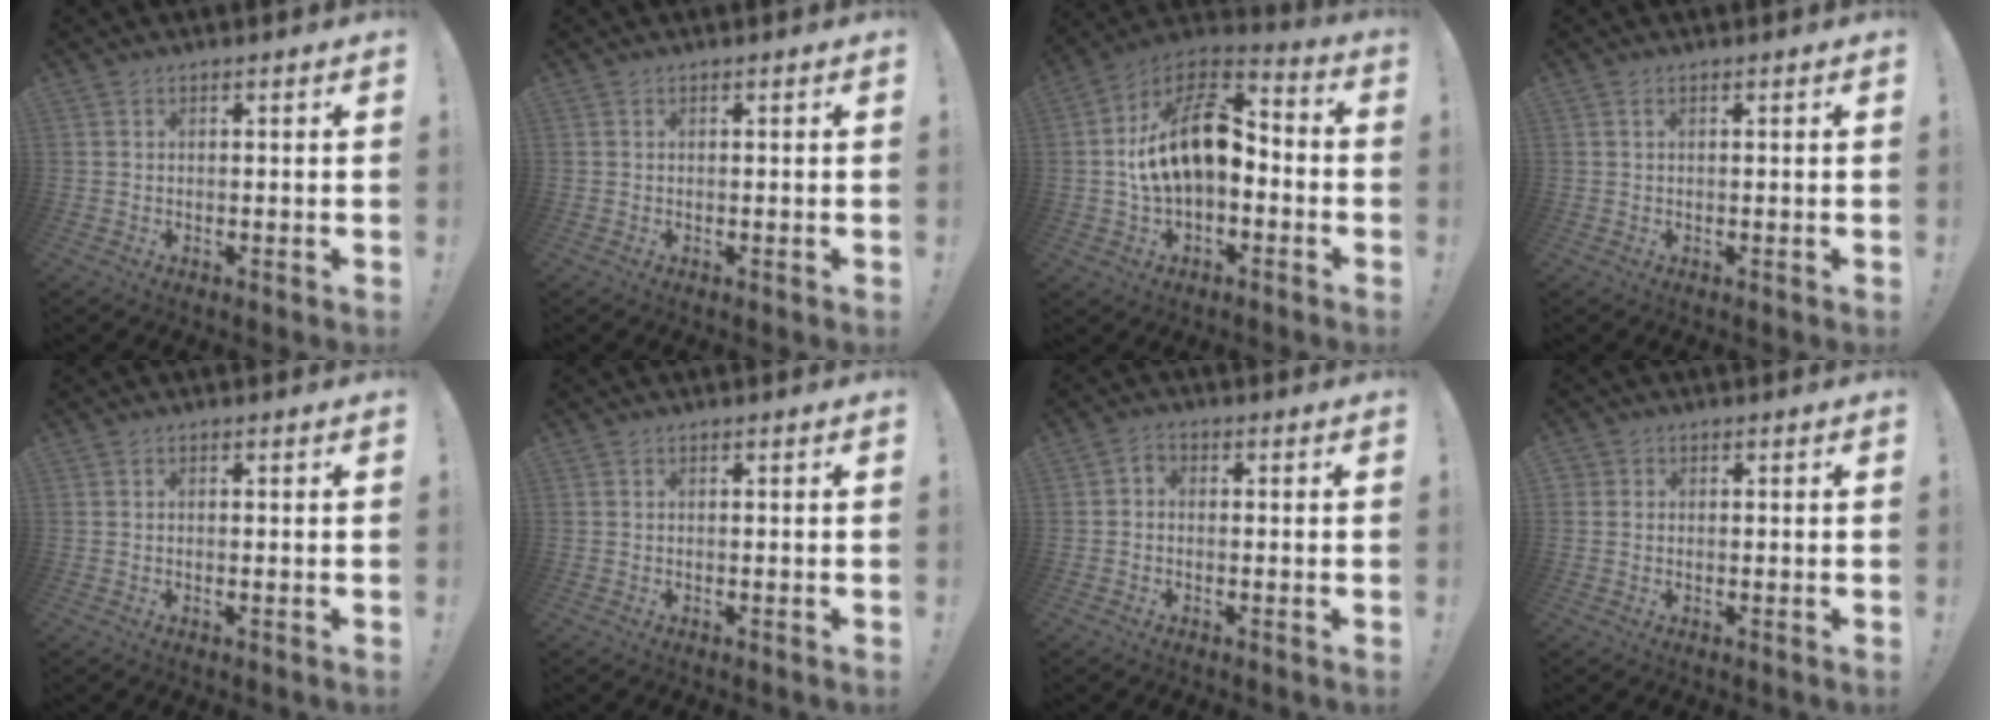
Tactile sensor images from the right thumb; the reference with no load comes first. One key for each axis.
{"total": 0.0}
{"total": 17.9, "fx": 1.7, "fy": 10.5, "fz": 14.4, "tx": -0.233, "ty": 0.005, "tz": 0.034}
{"total": 0.8, "fx": 0.3, "fy": 0.3, "fz": 0.7, "tx": -0.019, "ty": 0.004, "tz": 0.007}
{"total": 0.5, "fx": 0.0, "fy": 0.0, "fz": 0.5, "tx": -0.005, "ty": -0.002, "tz": -0.002}
{"total": 0.0}
{"total": 2.0, "fx": -1.0, "fy": 1.4, "fz": 1.0, "tx": -0.024, "ty": 0.010, "tz": -0.017}
{"total": 1.5, "fx": 0.1, "fy": 1.4, "fz": 0.5, "tx": -0.009, "ty": 0.004, "tz": 0.001}